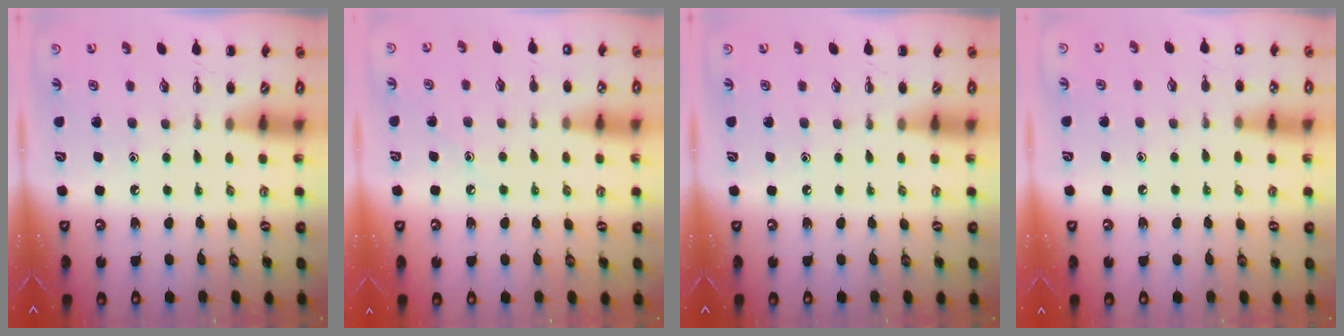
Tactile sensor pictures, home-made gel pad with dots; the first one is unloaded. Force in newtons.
{"total": 7.2, "press": 6.9, "slide": 2.0}
{"total": 0.0}
{"total": 7.0, "press": 6.7, "slide": 2.0}